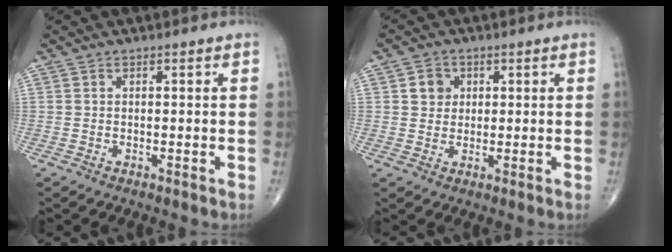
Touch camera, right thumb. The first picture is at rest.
{"total": 3.7, "force": [1.0, 3.3, 1.3], "torque": [-0.003, -0.001, 0.013]}